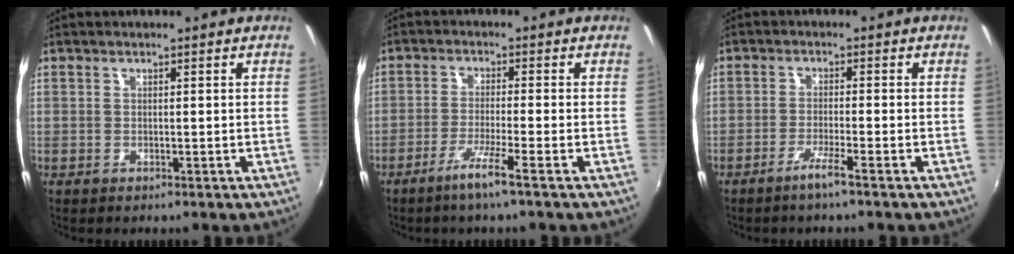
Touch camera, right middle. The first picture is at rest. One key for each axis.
{"total": 4.9, "fx": -3.2, "fy": -1.0, "fz": 3.7, "tx": -0.083, "ty": -0.009, "tz": -0.061}
{"total": 3.3, "fx": -2.3, "fy": -0.6, "fz": 2.2, "tx": -0.053, "ty": -0.004, "tz": -0.046}